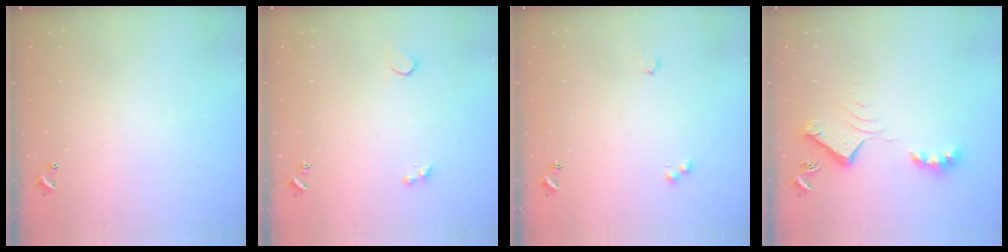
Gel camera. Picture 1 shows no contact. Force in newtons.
{"total": 2.6, "press": 2.2, "slide": 1.2}
{"total": 3.9, "press": 3.8, "slide": 0.6}
{"total": 8.2, "press": 8.1, "slide": 0.8}